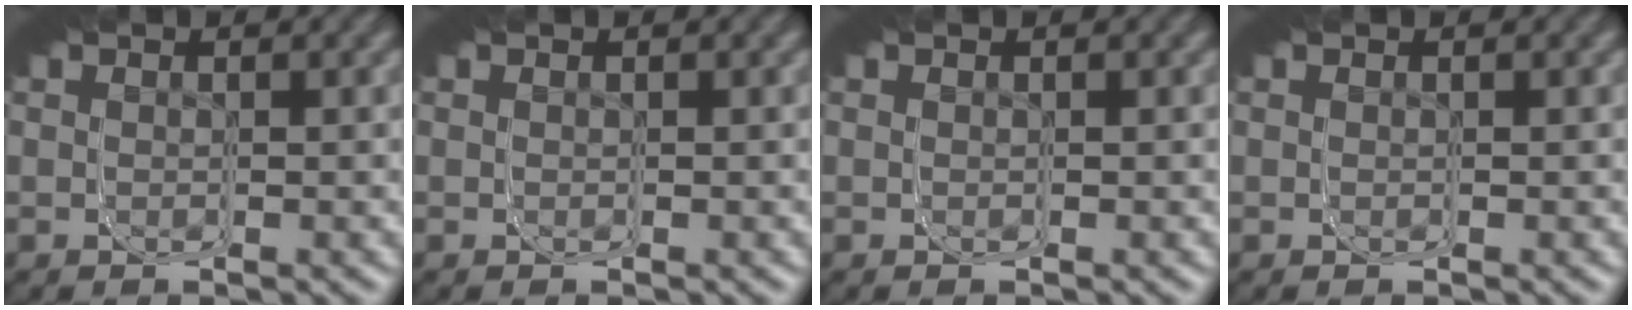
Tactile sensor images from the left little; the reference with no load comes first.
{"total": 0.0}
{"total": 0.0}
{"total": 0.0}